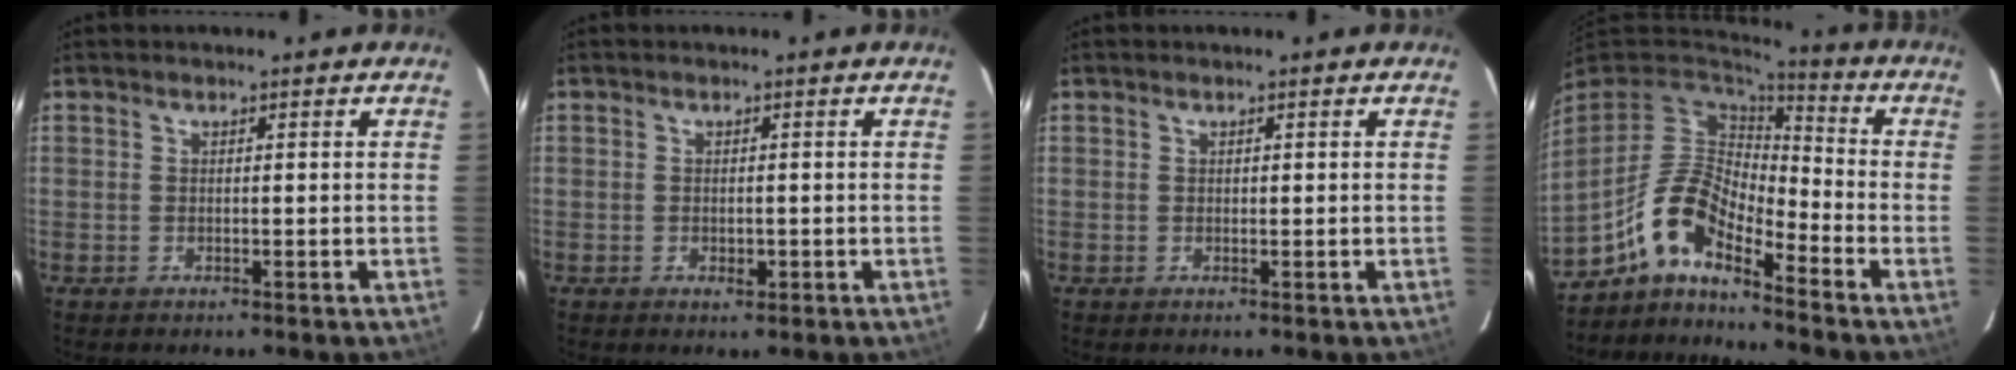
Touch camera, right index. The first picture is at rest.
{"total": 1.5, "force": [-0.4, 0.8, 1.1], "torque": [-0.019, -0.001, -0.003]}
{"total": 0.0}
{"total": 10.7, "force": [-7.4, 3.3, 7.0], "torque": [-0.143, 0.031, -0.138]}